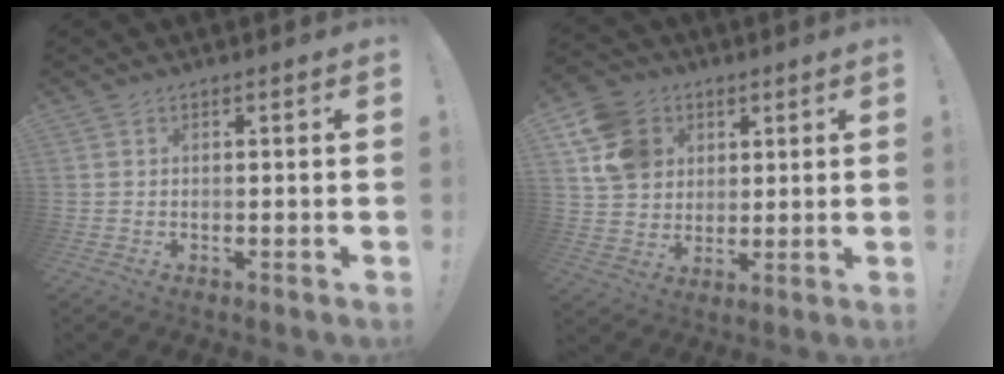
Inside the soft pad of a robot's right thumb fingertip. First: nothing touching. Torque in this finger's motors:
{"motor_torque": [-0.07, -0.07, 0.11, 0.00, -0.08]}